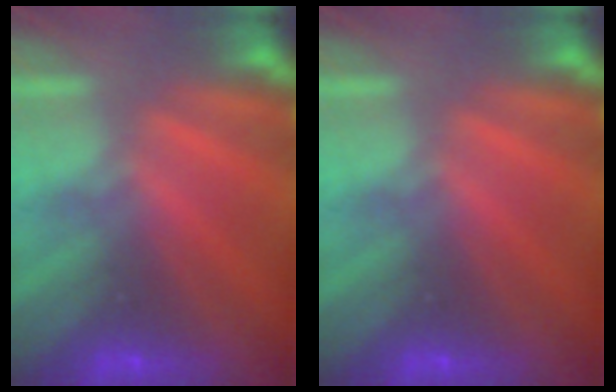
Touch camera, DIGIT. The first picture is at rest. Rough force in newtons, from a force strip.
{"total": 0.0}